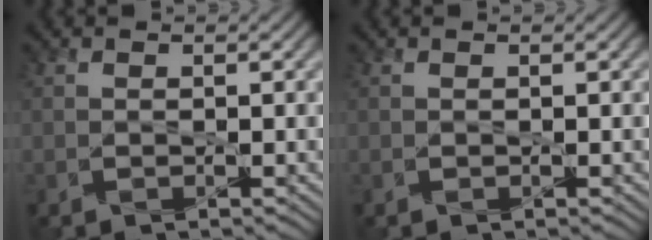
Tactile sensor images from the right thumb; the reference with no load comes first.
{"total": 0.0}